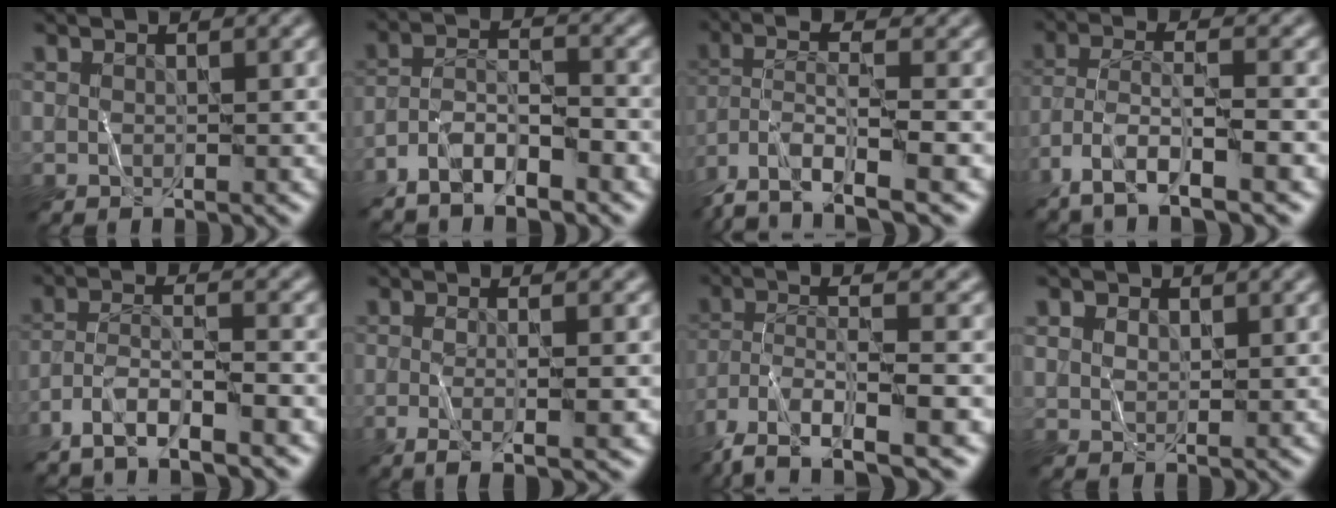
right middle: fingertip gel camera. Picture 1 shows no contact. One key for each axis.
{"total": 5.8, "fx": -4.4, "fy": 1.3, "fz": 3.5, "tx": -0.062, "ty": 0.009, "tz": -0.085}
{"total": 8.8, "fx": -5.5, "fy": 2.2, "fz": 6.5, "tx": -0.128, "ty": -0.003, "tz": -0.109}
{"total": 8.6, "fx": -5.6, "fy": 2.1, "fz": 6.2, "tx": -0.118, "ty": -0.002, "tz": -0.104}
{"total": 5.9, "fx": -4.4, "fy": 1.0, "fz": 3.9, "tx": -0.067, "ty": 0.004, "tz": -0.085}
{"total": 4.3, "fx": -0.4, "fy": 1.0, "fz": 4.1, "tx": -0.060, "ty": 0.000, "tz": -0.010}
{"total": 9.1, "fx": -5.5, "fy": 2.1, "fz": 7.0, "tx": -0.132, "ty": -0.007, "tz": -0.104}
{"total": 1.7, "fx": 1.2, "fy": 1.1, "fz": 0.6, "tx": -0.014, "ty": 0.000, "tz": 0.024}